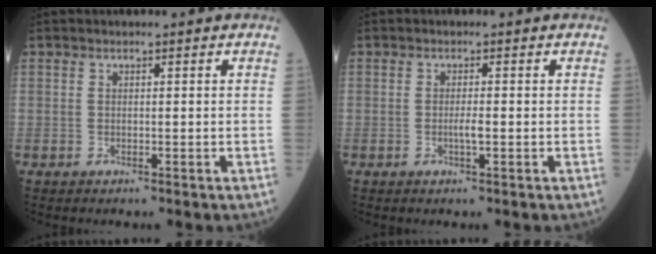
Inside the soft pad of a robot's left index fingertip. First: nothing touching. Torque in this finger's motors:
{"motor_torque": [0.24, 0.01, 0.03, 0.04]}